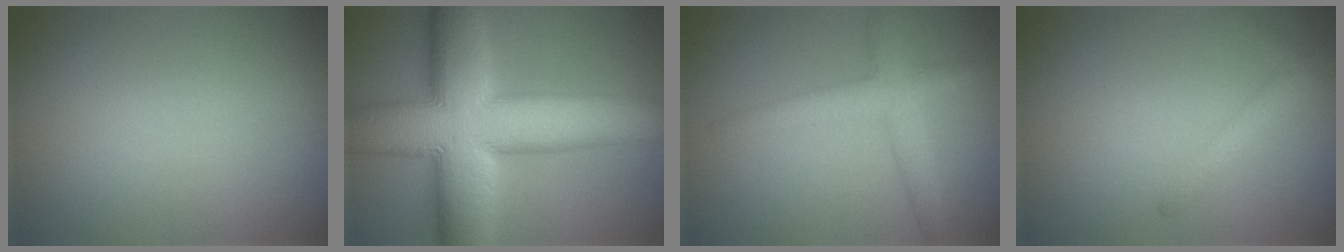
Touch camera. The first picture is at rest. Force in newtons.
{"total": 15.2, "press": 15.2, "slide": 0.6}
{"total": 2.6, "press": 2.6, "slide": 0.2}
{"total": 1.6, "press": 1.6, "slide": 0.1}